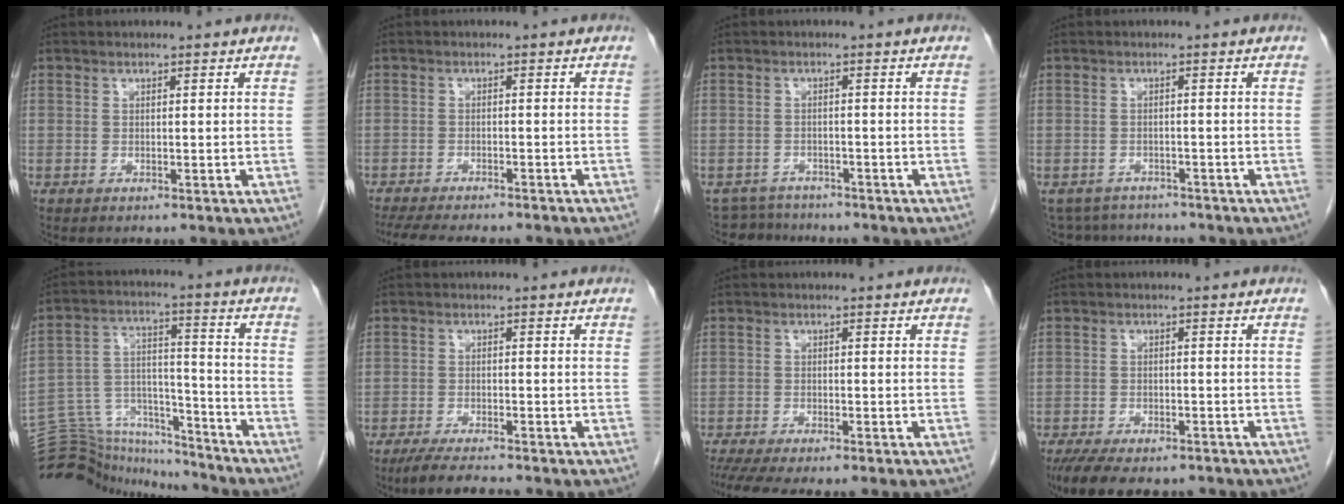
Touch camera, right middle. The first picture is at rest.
{"total": 13.7, "force": [-11.8, 2.5, 6.4], "torque": [-0.107, -0.020, -0.158]}
{"total": 4.5, "force": [-4.2, 1.3, -0.8], "torque": [0.013, 0.001, -0.069]}
{"total": 6.3, "force": [-5.8, 2.3, 0.5], "torque": [-0.009, 0.002, -0.083]}
{"total": 16.8, "force": [-16.3, 3.7, 1.9], "torque": [-0.048, 0.055, -0.259]}
{"total": 5.1, "force": [-4.3, 0.4, 2.6], "torque": [-0.047, -0.015, -0.076]}
{"total": 8.1, "force": [-6.6, 1.0, 4.6], "torque": [-0.064, -0.009, -0.101]}
{"total": 11.4, "force": [-8.9, 4.3, 5.7], "torque": [-0.095, -0.006, -0.130]}